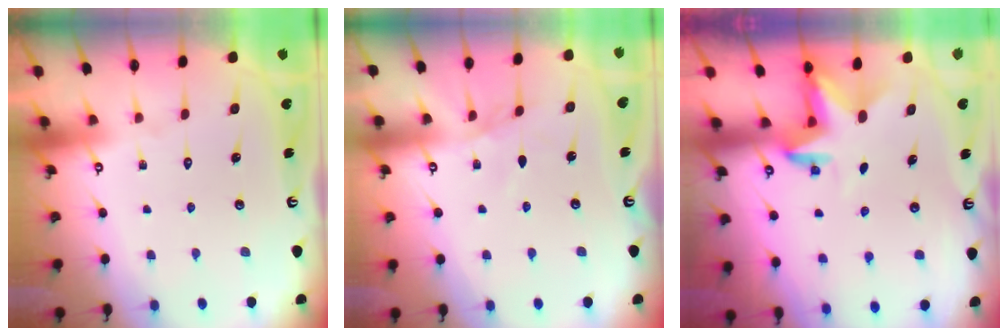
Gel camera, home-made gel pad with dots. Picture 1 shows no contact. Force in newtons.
{"total": 3.7, "press": 3.7, "slide": 0.5}
{"total": 3.6, "press": 3.6, "slide": 0.1}